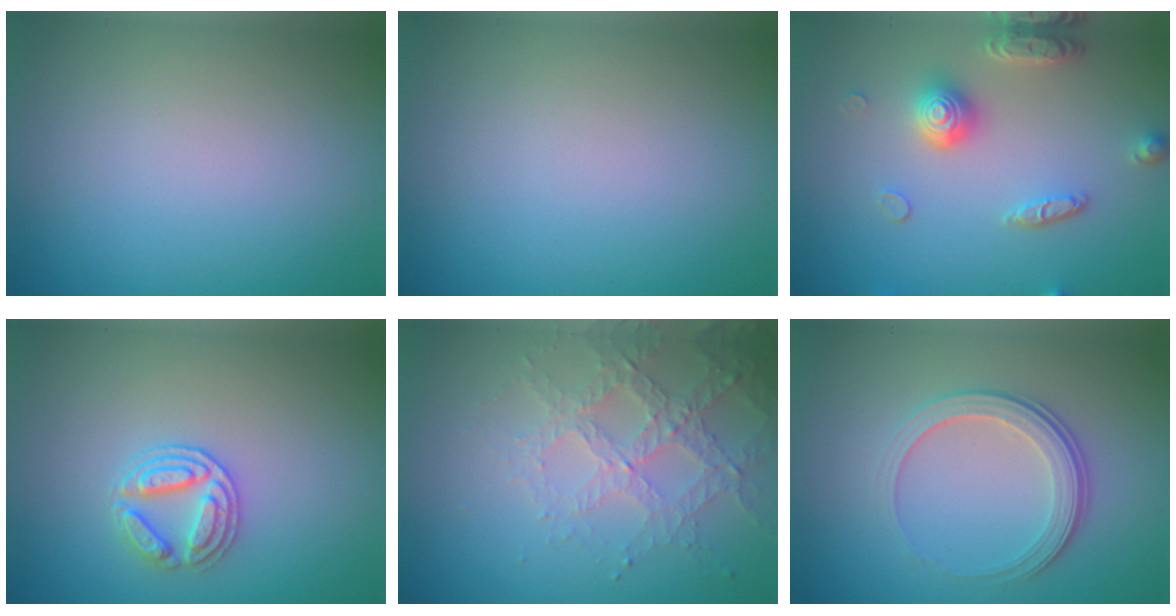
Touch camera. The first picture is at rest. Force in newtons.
{"total": 0.0}
{"total": 4.4, "press": 3.6, "slide": 2.5}
{"total": 2.7, "press": 2.6, "slide": 0.7}
{"total": 3.3, "press": 3.2, "slide": 0.6}
{"total": 3.5, "press": 2.6, "slide": 2.4}